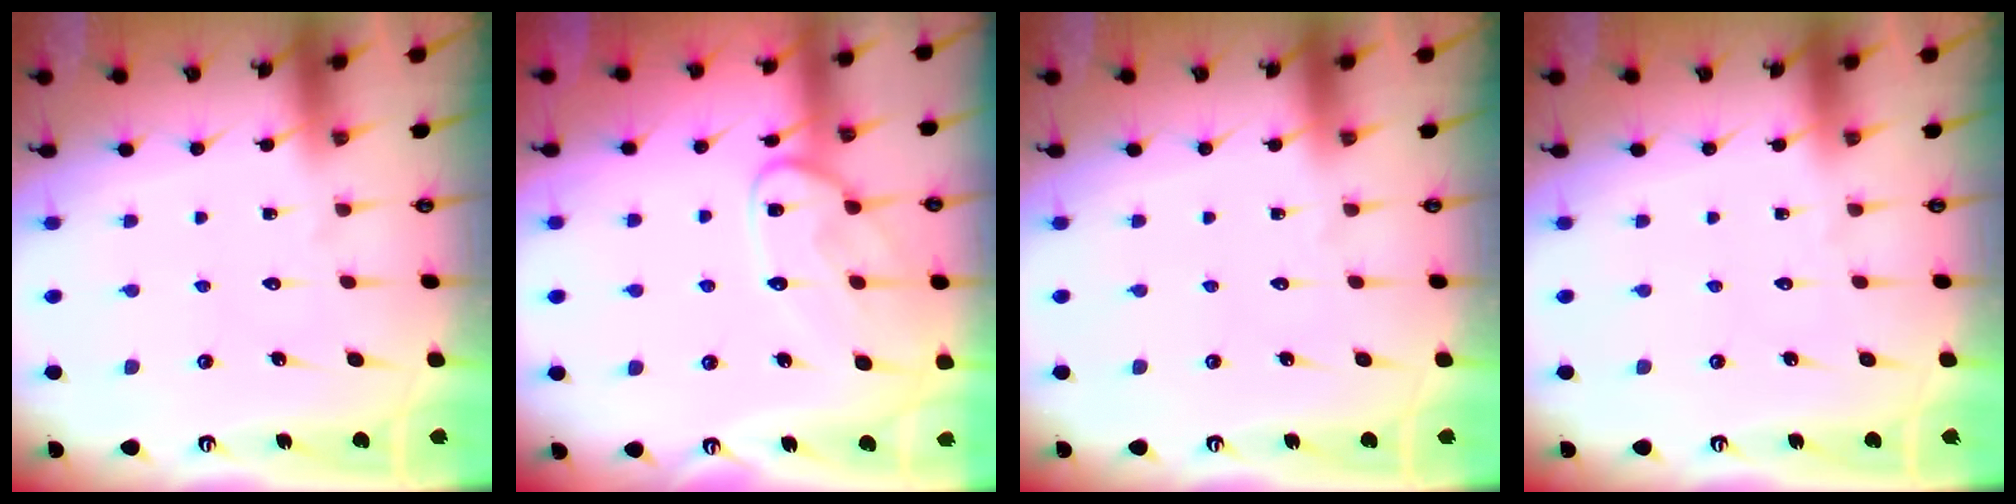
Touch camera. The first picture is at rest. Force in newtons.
{"total": 11.7, "press": 11.6, "slide": 0.7}
{"total": 0.0}
{"total": 0.0}